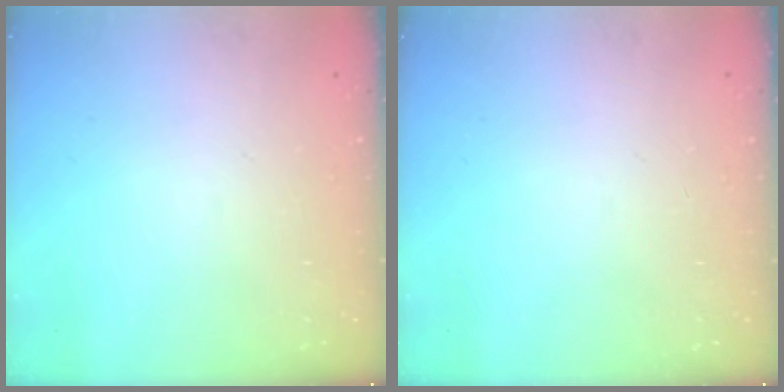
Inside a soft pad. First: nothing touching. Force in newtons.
{"total": 0.0}